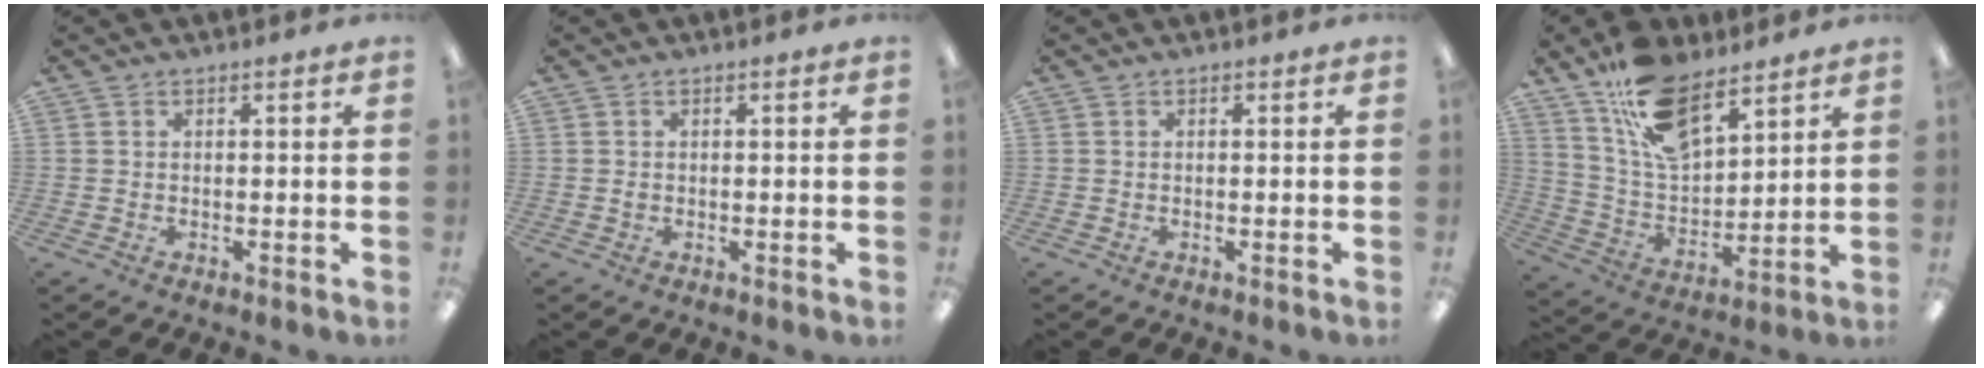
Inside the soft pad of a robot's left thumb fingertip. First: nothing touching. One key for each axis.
{"total": 0.6, "fx": -0.1, "fy": 0.4, "fz": 0.5, "tx": -0.010, "ty": 0.002, "tz": -0.003}
{"total": 0.0}
{"total": 15.8, "fx": 10.8, "fy": 7.3, "fz": 8.9, "tx": -0.168, "ty": -0.050, "tz": 0.199}